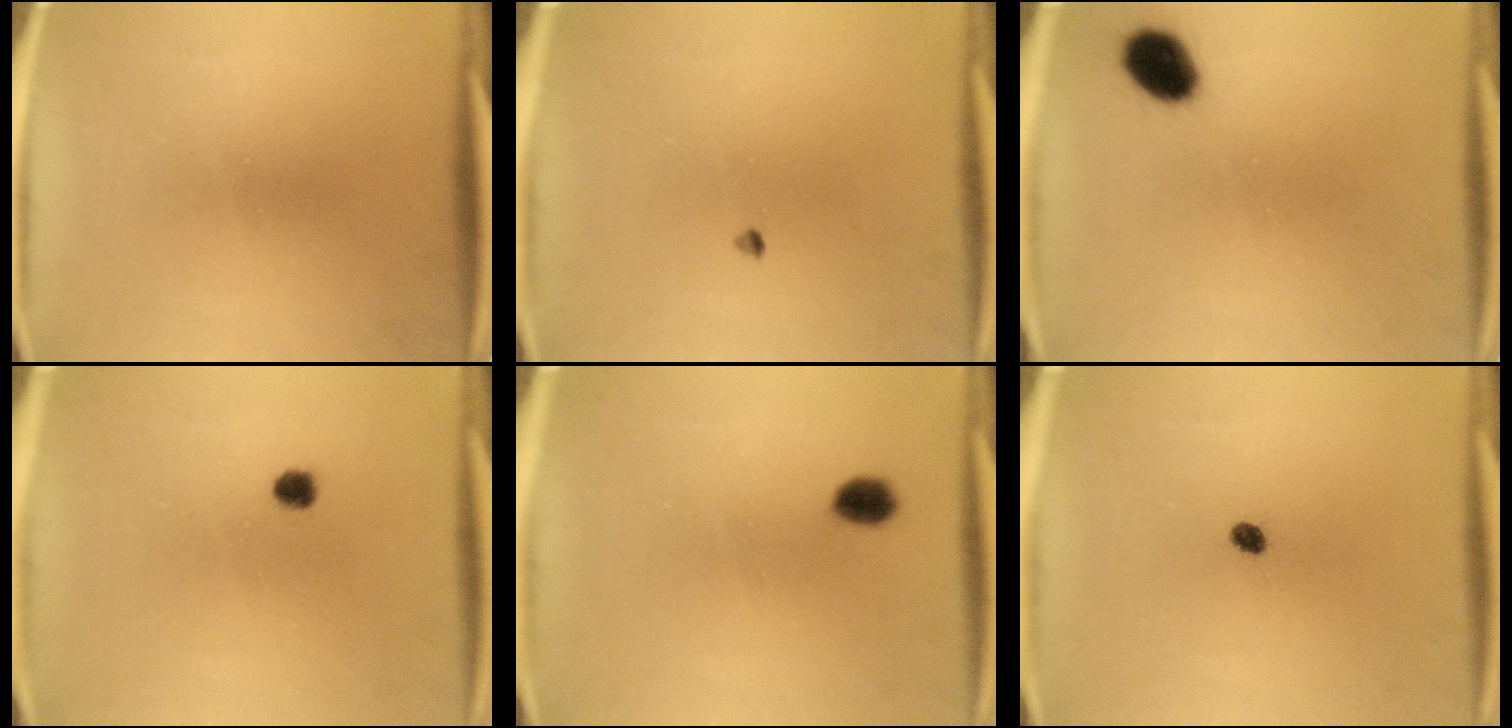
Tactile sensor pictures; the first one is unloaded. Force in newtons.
{"total": 0.7}
{"total": 7.4}
{"total": 2.0}
{"total": 3.2}
{"total": 1.7}